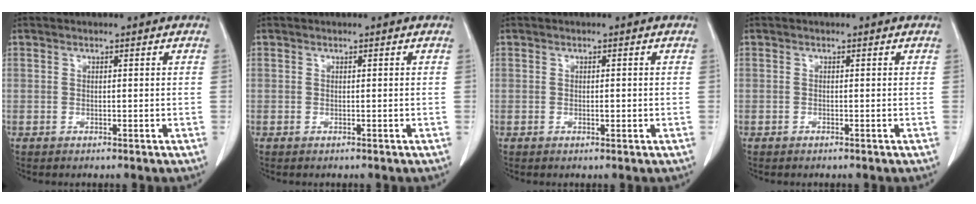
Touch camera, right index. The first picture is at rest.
{"total": 0.0}
{"total": 0.9, "force": [0.0, 0.4, 0.8], "torque": [-0.010, 0.001, 0.002]}
{"total": 0.0}